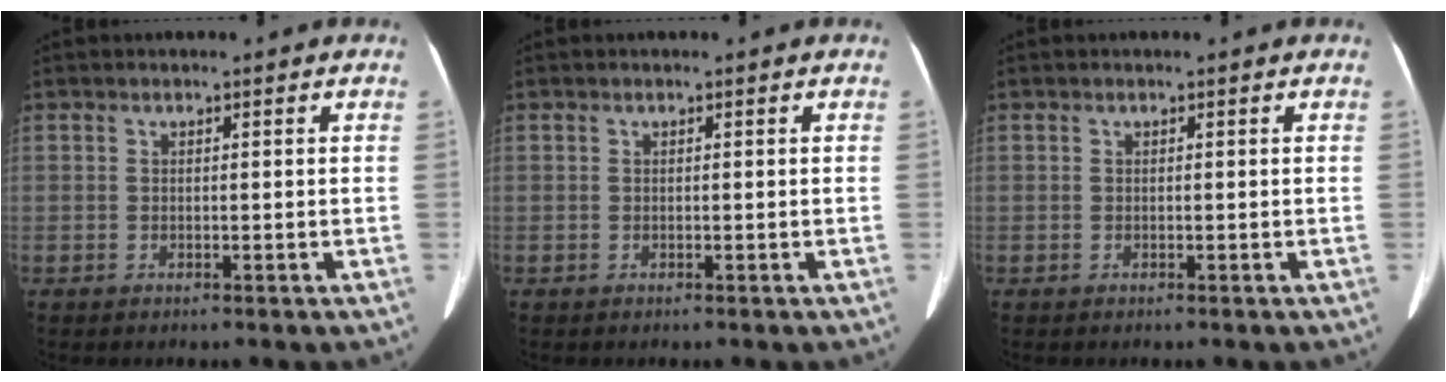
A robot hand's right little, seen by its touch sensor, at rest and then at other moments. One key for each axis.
{"total": 0.0}
{"total": 0.0}